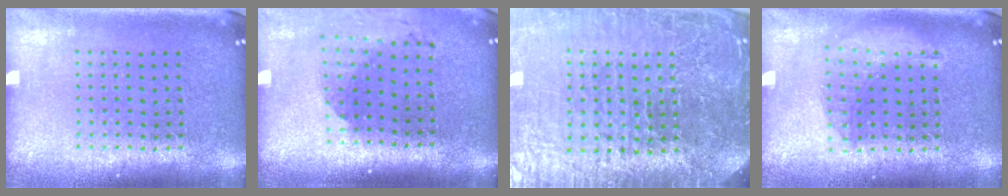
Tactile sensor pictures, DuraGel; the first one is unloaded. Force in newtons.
{"total": 1.8, "press": 1.5, "slide": 1.1}
{"total": 6.3, "press": 5.6, "slide": 2.9}
{"total": 1.4, "press": 1.3, "slide": 0.3}